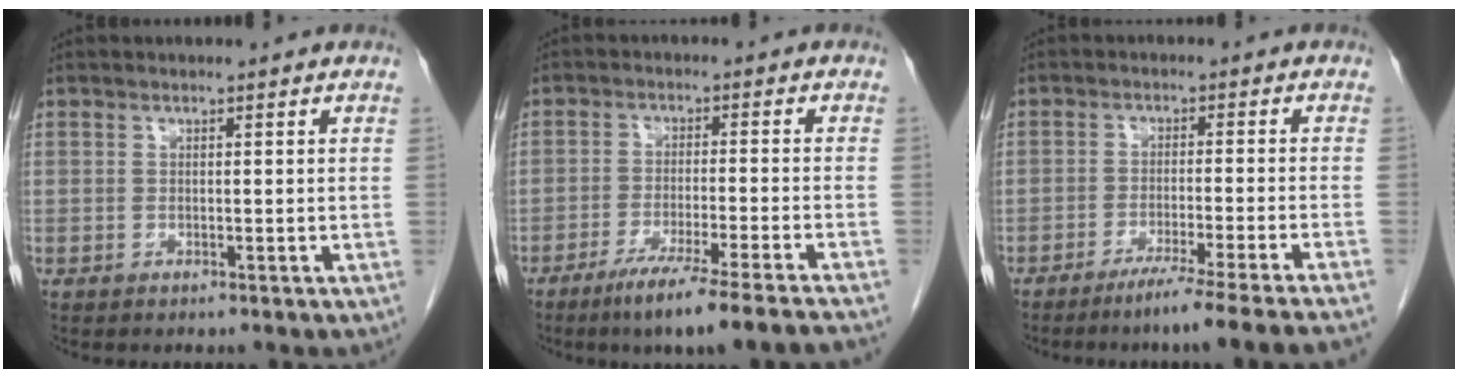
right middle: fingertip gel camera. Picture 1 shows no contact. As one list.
[{"total": 13.9, "force": [-11.2, -1.6, 8.0], "torque": [-0.100, -0.042, -0.172]}, {"total": 12.3, "force": [-10.1, -2.7, 6.5], "torque": [-0.060, -0.033, -0.149]}]